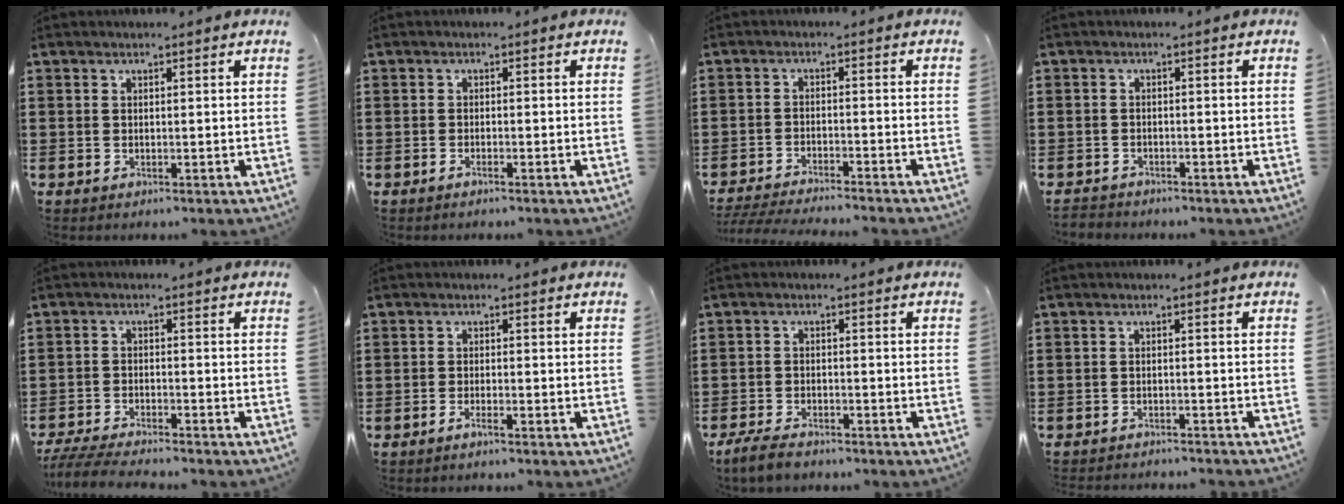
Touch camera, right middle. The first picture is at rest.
{"total": 0.8, "force": [-0.6, 0.0, 0.5], "torque": [-0.011, -0.004, -0.011]}
{"total": 3.8, "force": [-3.7, -0.2, 0.7], "torque": [-0.019, -0.007, -0.078]}
{"total": 1.7, "force": [-1.6, 0.5, -0.3], "torque": [0.000, 0.001, -0.038]}
{"total": 4.7, "force": [-4.5, 0.2, 1.2], "torque": [-0.033, -0.007, -0.093]}
{"total": 1.4, "force": [-1.1, 0.1, 1.0], "torque": [-0.025, -0.007, -0.021]}
{"total": 3.4, "force": [-3.1, 0.8, 1.3], "torque": [-0.038, 0.000, -0.065]}
{"total": 1.8, "force": [-1.8, 0.0, 0.0], "torque": [-0.005, 0.000, -0.039]}